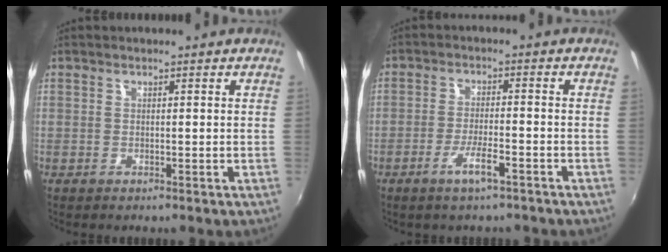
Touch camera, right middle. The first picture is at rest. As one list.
[{"total": 4.8, "force": [-3.2, 1.0, 3.4], "torque": [-0.075, -0.006, -0.054]}]